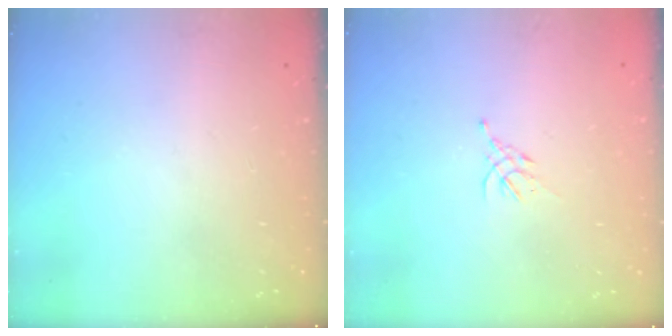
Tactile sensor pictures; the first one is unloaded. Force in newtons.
{"total": 1.9, "press": 1.8, "slide": 0.5}